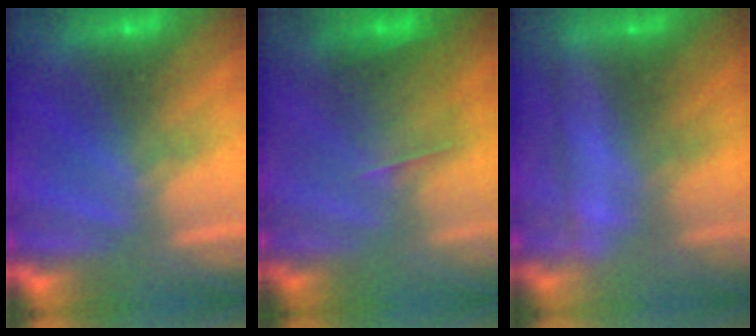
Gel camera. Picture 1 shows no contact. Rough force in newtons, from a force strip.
{"total": 2.3}
{"total": 2.4}